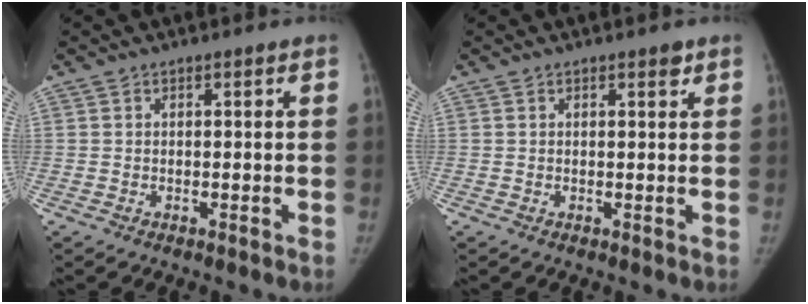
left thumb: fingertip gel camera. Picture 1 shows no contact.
{"total": 1.2, "force": [0.8, 0.5, 0.7], "torque": [-0.004, -0.003, 0.010]}